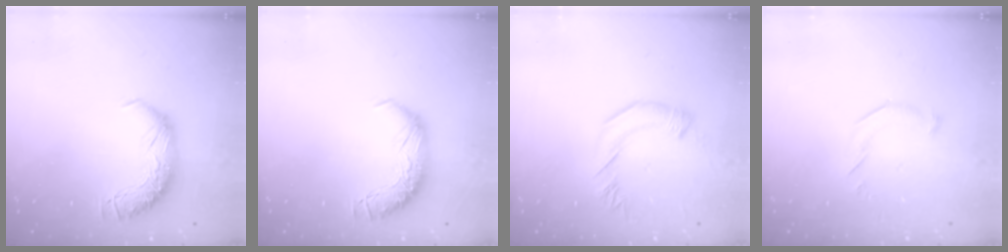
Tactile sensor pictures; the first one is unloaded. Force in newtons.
{"total": 0.0}
{"total": 3.0, "press": 2.9, "slide": 0.5}
{"total": 6.5, "press": 6.4, "slide": 0.7}